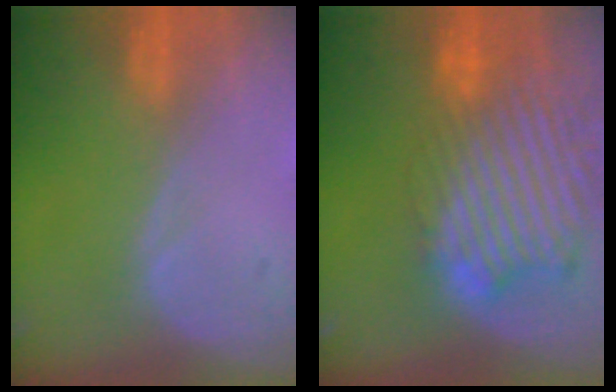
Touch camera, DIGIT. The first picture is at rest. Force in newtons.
{"total": 13.9, "press": 11.8, "slide": 7.3}